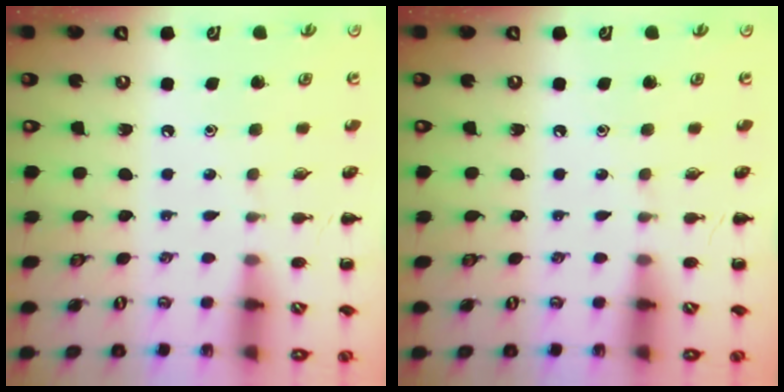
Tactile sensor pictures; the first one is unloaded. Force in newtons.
{"total": 0.0}